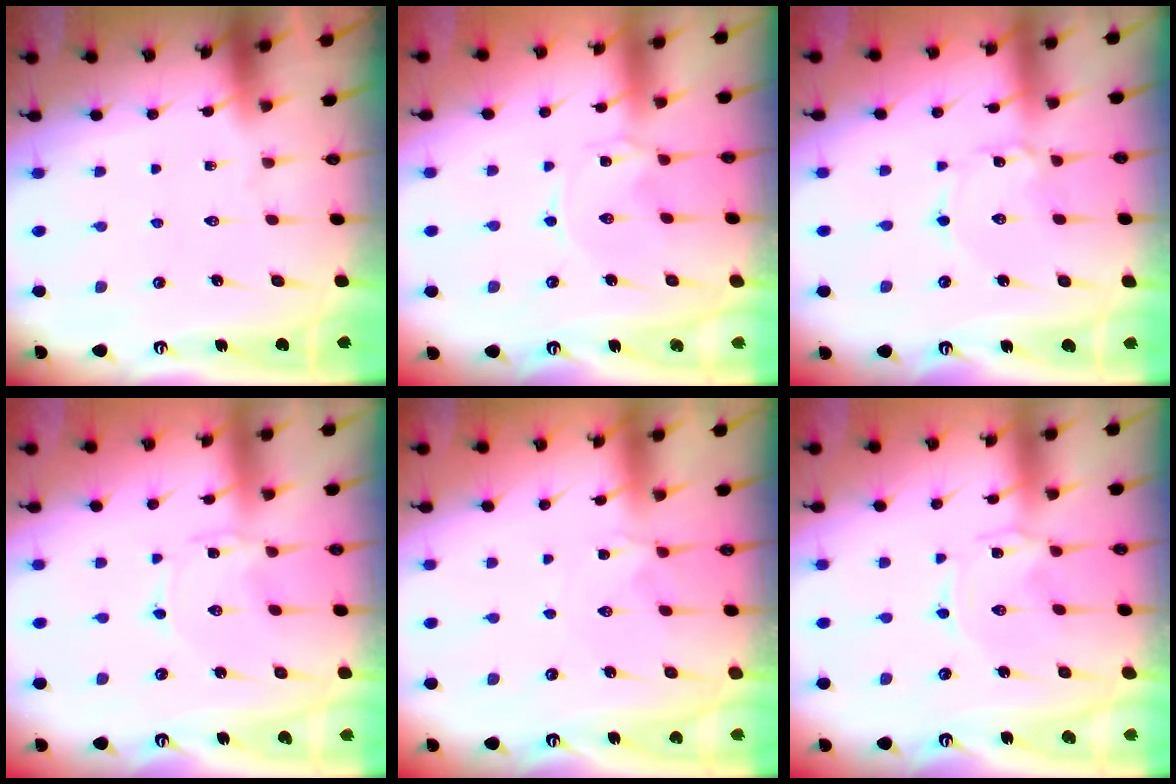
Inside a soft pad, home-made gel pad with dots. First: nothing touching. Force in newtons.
{"total": 0.0}
{"total": 1.2, "press": 1.2, "slide": 0.1}
{"total": 0.0}
{"total": 2.9, "press": 2.9, "slide": 0.7}
{"total": 0.0}